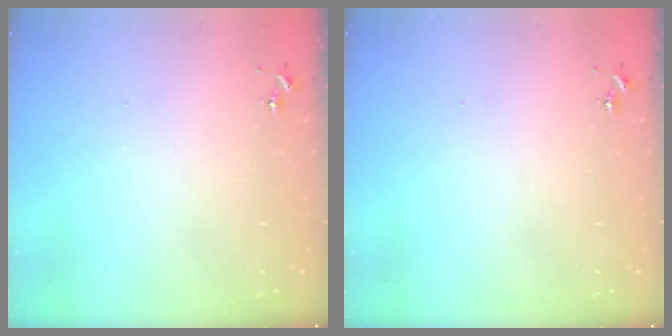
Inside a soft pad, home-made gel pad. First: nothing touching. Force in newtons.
{"total": 0.0}